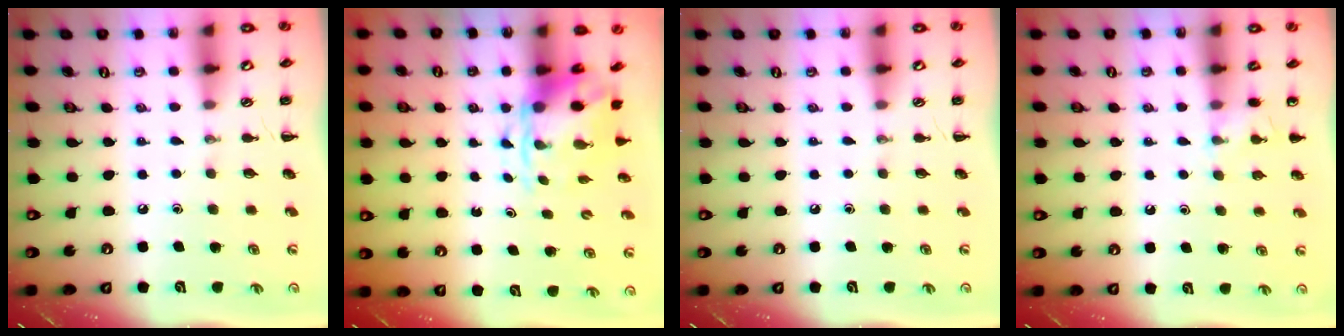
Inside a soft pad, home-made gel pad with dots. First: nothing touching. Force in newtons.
{"total": 4.3, "press": 4.2, "slide": 0.9}
{"total": 0.0}
{"total": 4.2, "press": 3.9, "slide": 1.4}